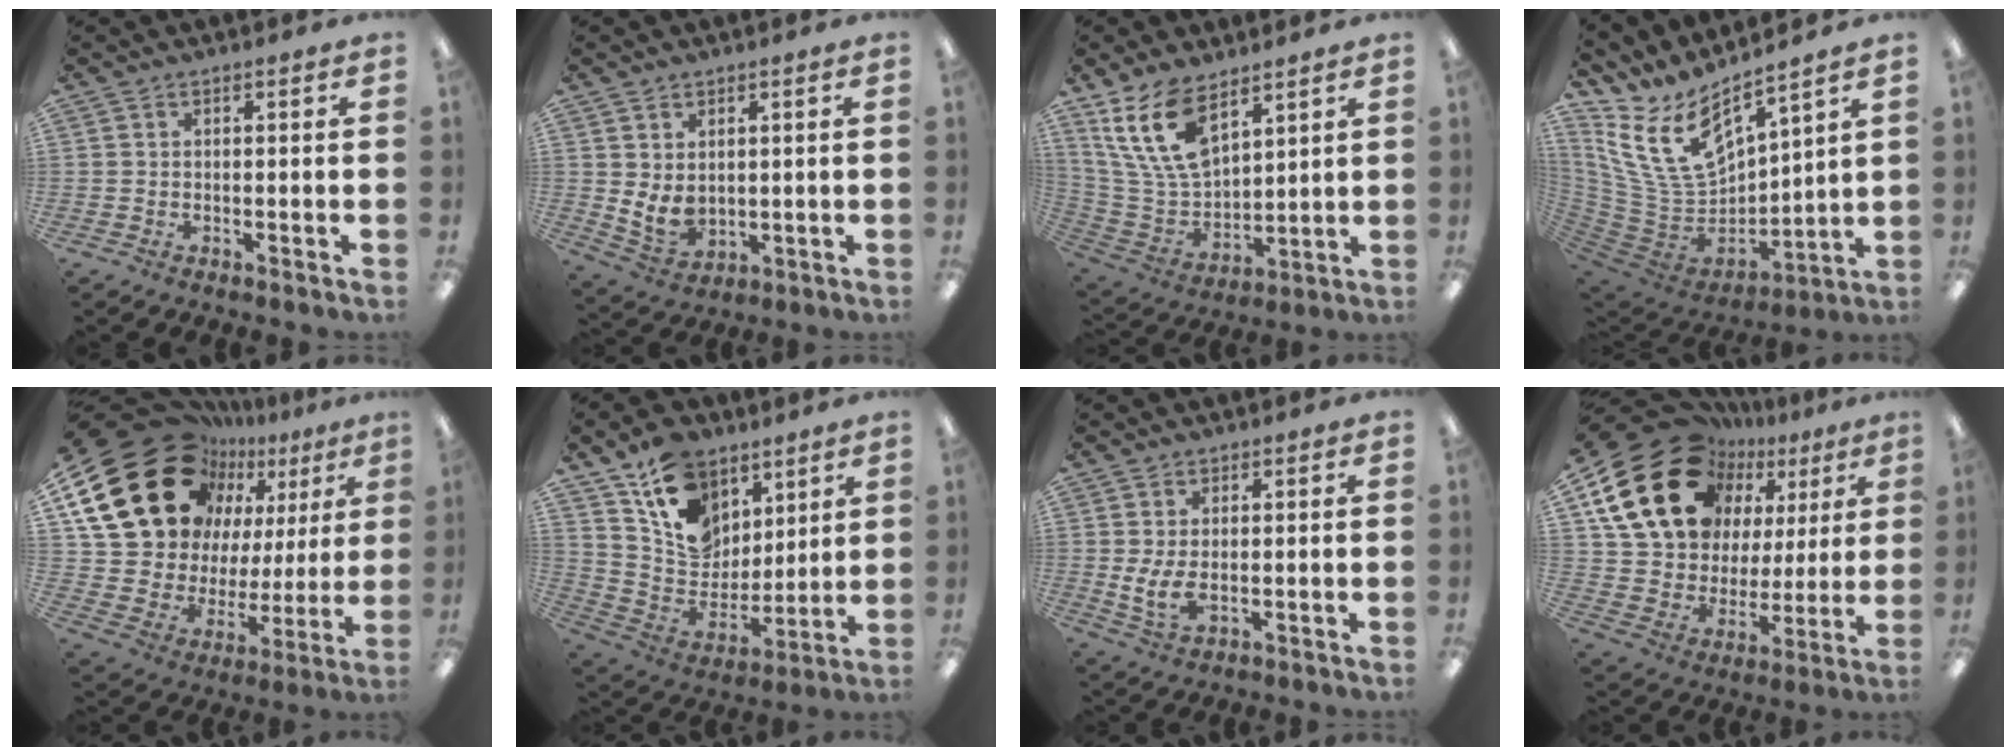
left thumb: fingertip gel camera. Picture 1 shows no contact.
{"total": 5.8, "force": [1.8, 4.3, 3.5], "torque": [-0.072, -0.019, 0.034]}
{"total": 15.9, "force": [9.4, 8.1, 10.0], "torque": [-0.233, -0.037, 0.171]}
{"total": 17.3, "force": [10.1, 9.4, 10.5], "torque": [-0.231, -0.062, 0.189]}
{"total": 26.1, "force": [14.7, 16.4, 14.1], "torque": [-0.272, -0.088, 0.282]}
{"total": 16.3, "force": [9.4, 11.7, 6.3], "torque": [-0.111, -0.052, 0.186]}
{"total": 6.0, "force": [-0.2, 3.4, 4.9], "torque": [-0.103, -0.005, -0.006]}
{"total": 24.5, "force": [13.0, 16.7, 12.2], "torque": [-0.239, -0.074, 0.250]}